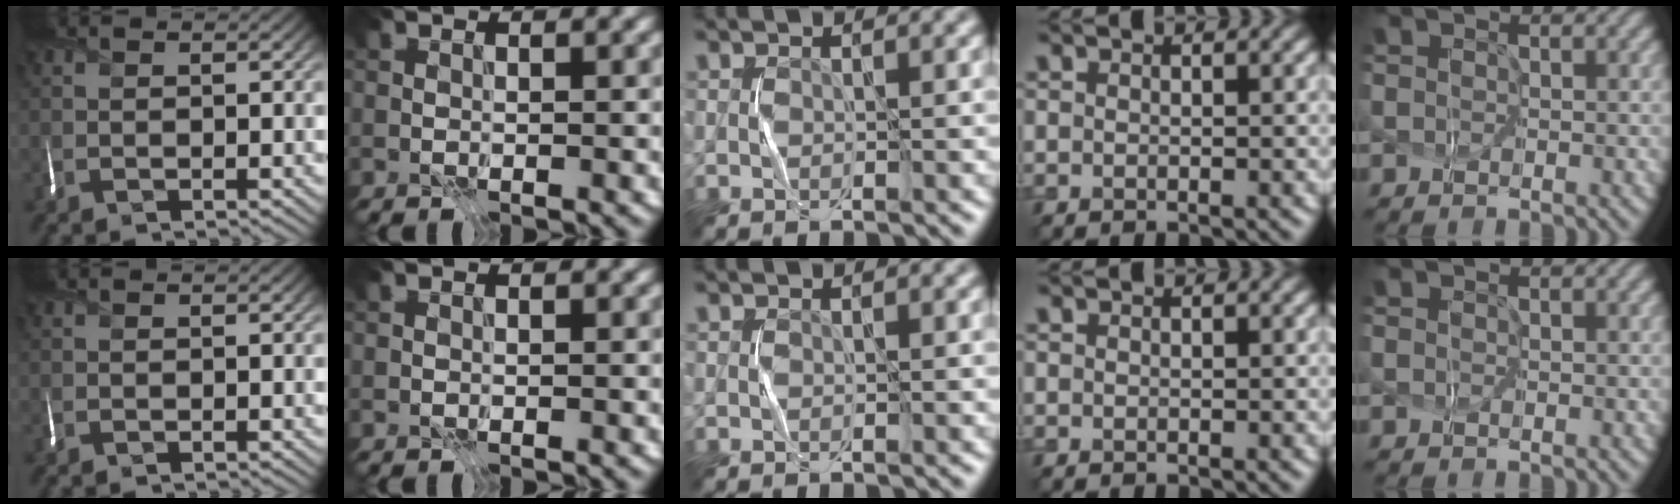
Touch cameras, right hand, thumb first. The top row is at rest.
{}